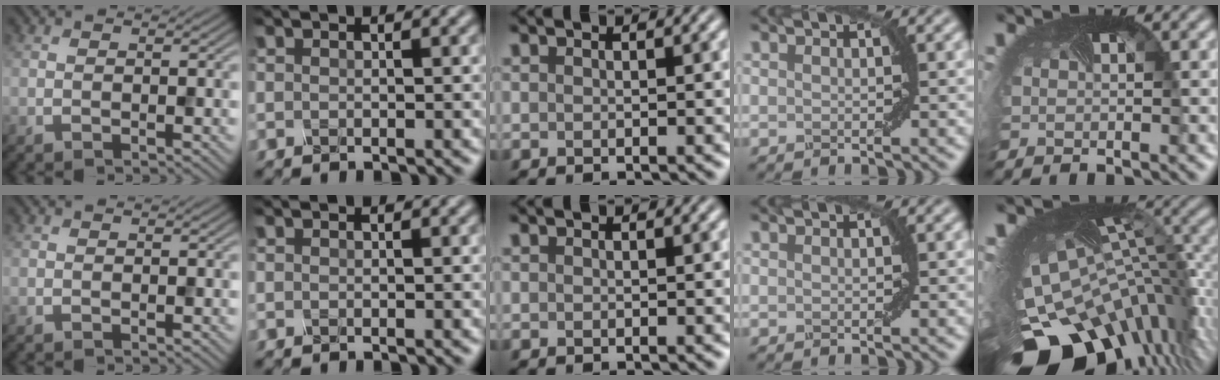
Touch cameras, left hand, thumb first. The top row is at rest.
{"little": {"total": 15.2, "force": [-5.7, 8.4, 11.4], "torque": [-0.223, -0.038, -0.072]}}